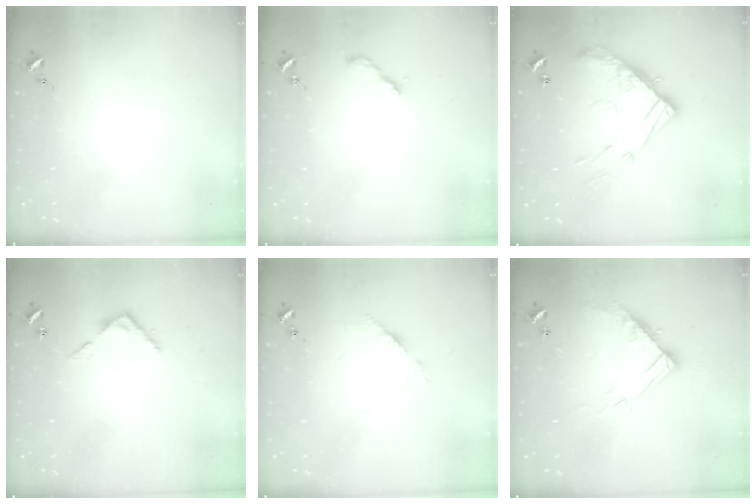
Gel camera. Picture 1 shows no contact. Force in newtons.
{"total": 2.2, "press": 2.2, "slide": 0.2}
{"total": 17.3, "press": 17.3, "slide": 1.4}
{"total": 3.9, "press": 3.9, "slide": 0.3}
{"total": 3.9, "press": 3.8, "slide": 0.5}
{"total": 13.2, "press": 13.1, "slide": 0.8}